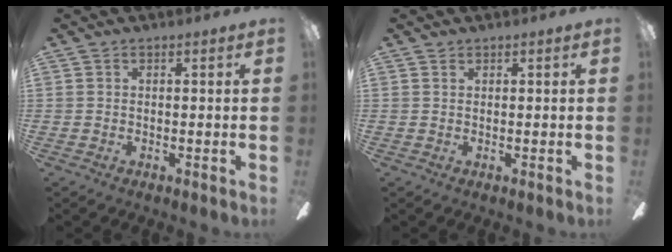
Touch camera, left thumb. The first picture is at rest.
{"total": 0.6, "force": [0.5, 0.3, 0.2], "torque": [-0.004, 0.001, 0.009]}